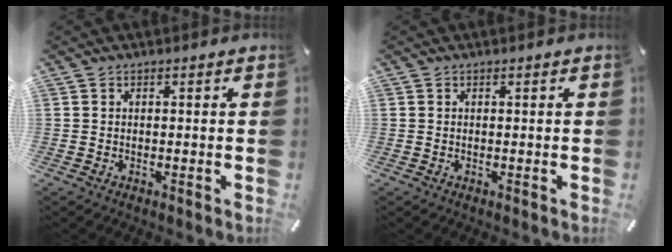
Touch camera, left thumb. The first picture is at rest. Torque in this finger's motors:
{"motor_torque": [0.01, 0.01, -0.06, 0.04, 0.00]}